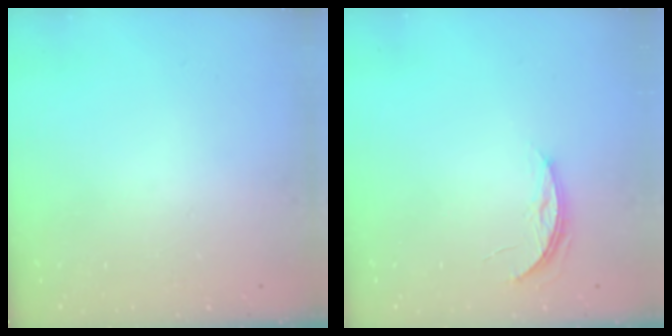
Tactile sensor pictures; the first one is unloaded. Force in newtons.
{"total": 3.9, "press": 3.9, "slide": 0.4}